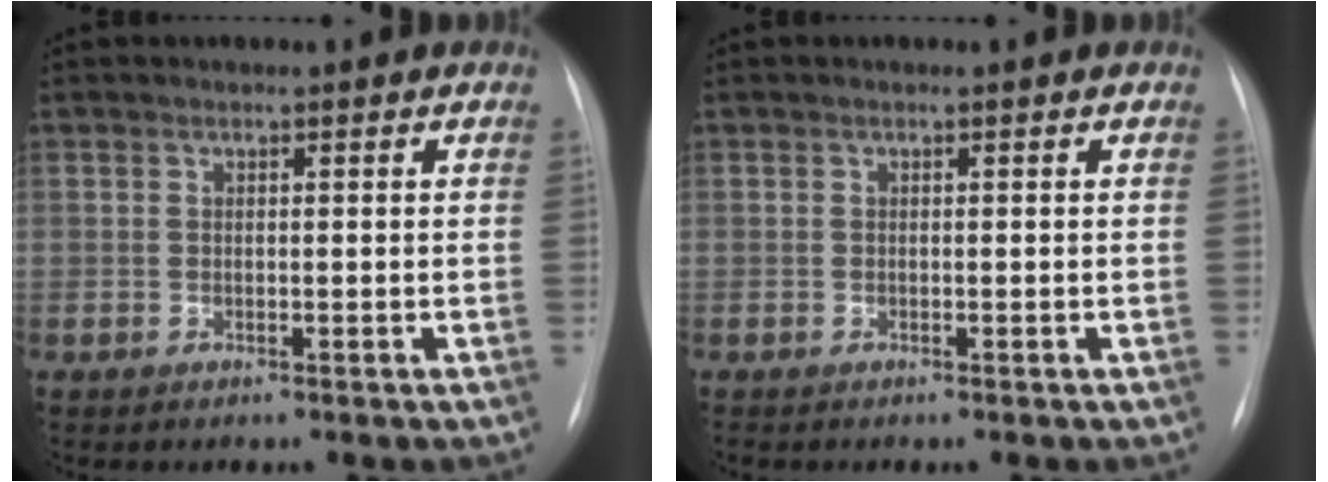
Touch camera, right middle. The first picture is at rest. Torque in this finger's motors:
{"motor_torque": [0.45, -0.46, 0.00, 0.02]}